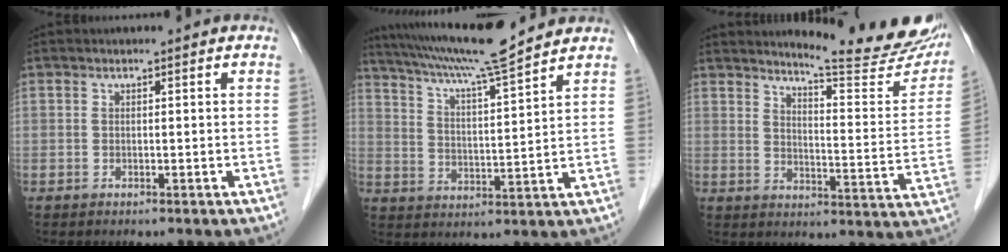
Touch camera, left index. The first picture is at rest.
{"total": 13.4, "force": [11.9, -1.1, 6.1], "torque": [-0.118, 0.014, 0.195]}
{"total": 18.7, "force": [17.0, 1.5, 7.8], "torque": [-0.099, -0.085, 0.202]}